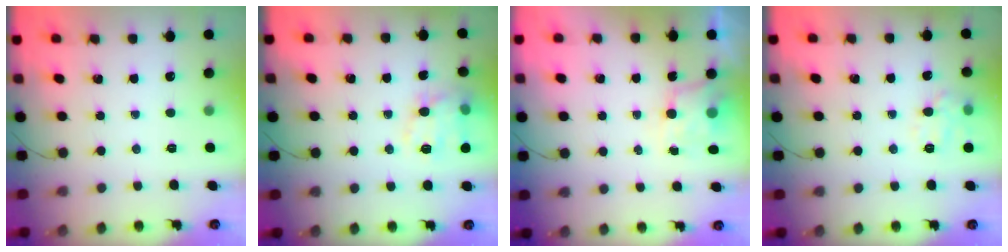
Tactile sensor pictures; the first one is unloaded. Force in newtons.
{"total": 13.3, "press": 13.3, "slide": 0.6}
{"total": 6.1, "press": 6.1, "slide": 0.2}
{"total": 9.4, "press": 9.4, "slide": 0.6}